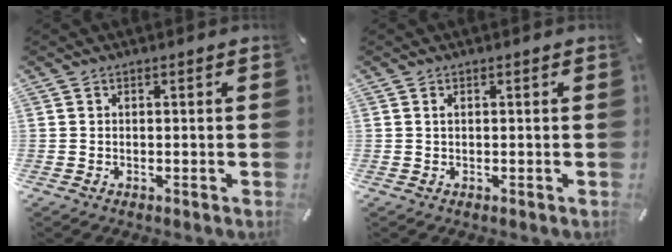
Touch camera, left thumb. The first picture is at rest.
{"total": 0.6, "force": [0.1, 0.1, 0.6], "torque": [-0.012, -0.002, 0.002]}